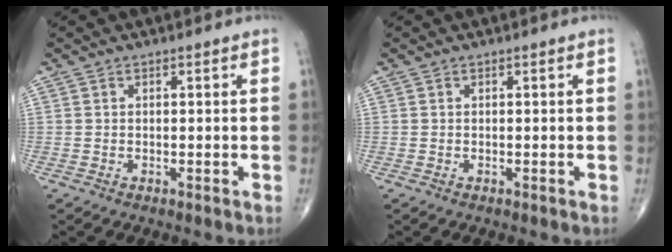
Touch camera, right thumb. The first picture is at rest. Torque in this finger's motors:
{"motor_torque": [0.16, -0.10, 0.14, 0.07, 0.03]}